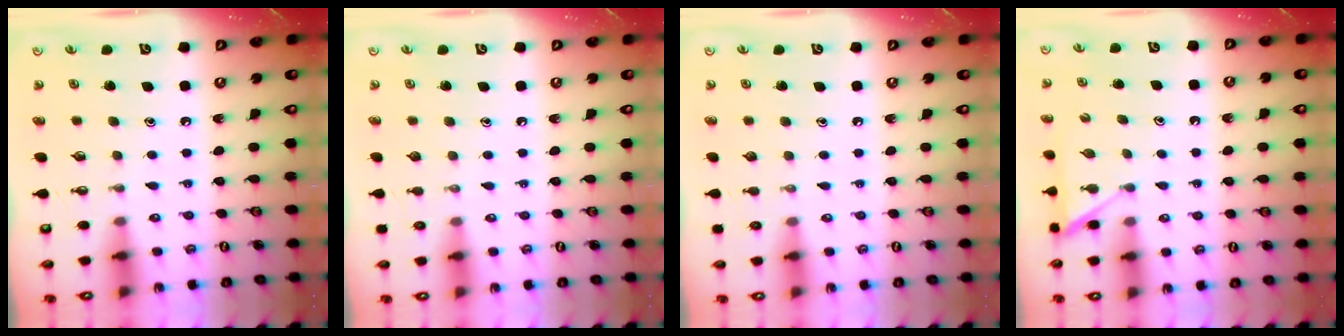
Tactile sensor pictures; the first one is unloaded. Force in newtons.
{"total": 0.0}
{"total": 0.0}
{"total": 4.6, "press": 4.6, "slide": 0.5}